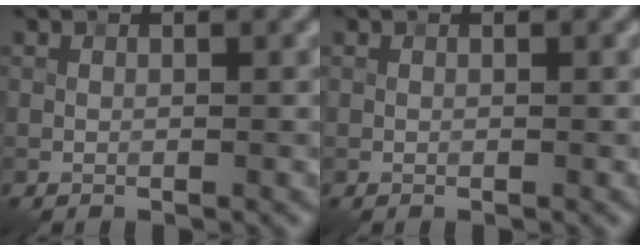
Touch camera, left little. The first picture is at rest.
{"total": 0.0}